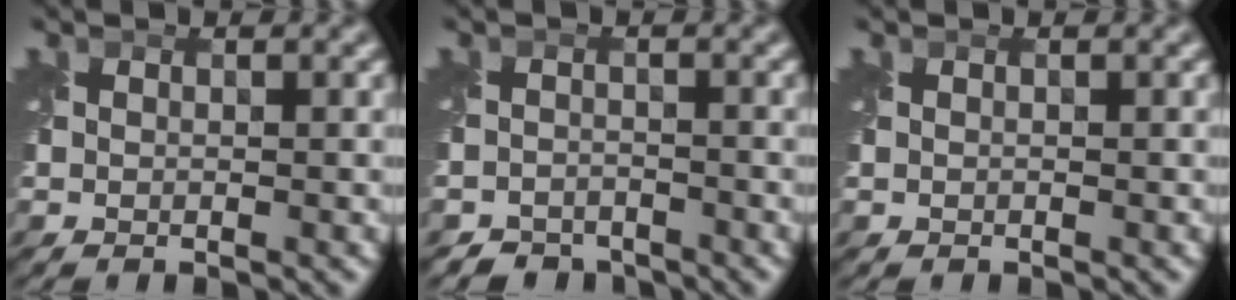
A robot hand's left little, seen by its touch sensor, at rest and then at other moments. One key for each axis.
{"total": 2.6, "fx": -2.4, "fy": 0.9, "fz": -0.2, "tx": 0.015, "ty": -0.004, "tz": -0.048}
{"total": 0.0}